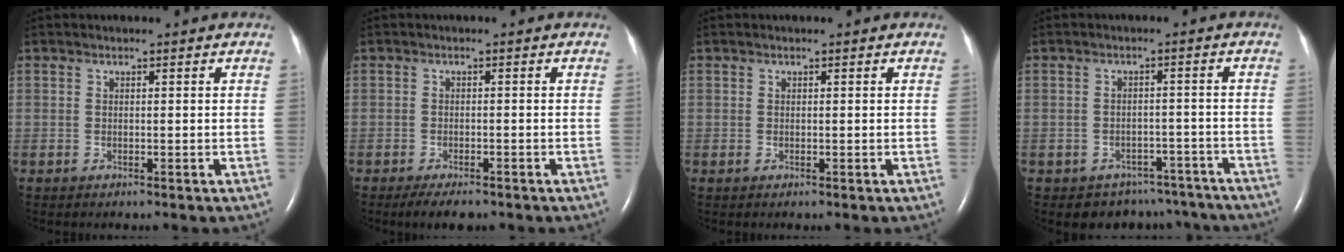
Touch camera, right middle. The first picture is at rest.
{"total": 3.5, "force": [-2.6, 1.0, 2.0], "torque": [-0.037, -0.006, -0.036]}
{"total": 0.0}
{"total": 9.3, "force": [-7.8, 5.1, 0.5], "torque": [0.000, 0.028, -0.077]}